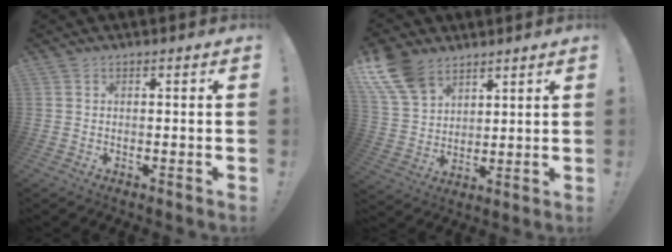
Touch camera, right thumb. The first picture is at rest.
{"total": 13.0, "force": [8.5, 7.9, 5.8], "torque": [-0.130, -0.040, 0.169]}